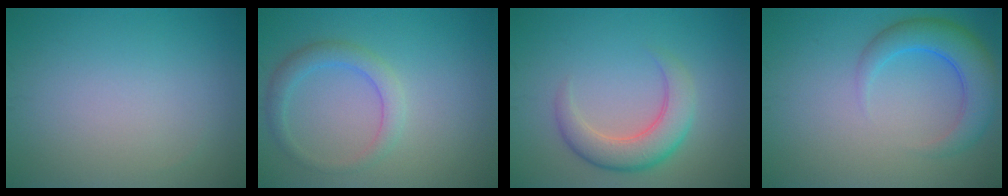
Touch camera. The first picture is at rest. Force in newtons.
{"total": 2.6, "press": 2.6, "slide": 0.2}
{"total": 4.4, "press": 4.4, "slide": 0.4}
{"total": 4.9, "press": 4.9, "slide": 0.4}